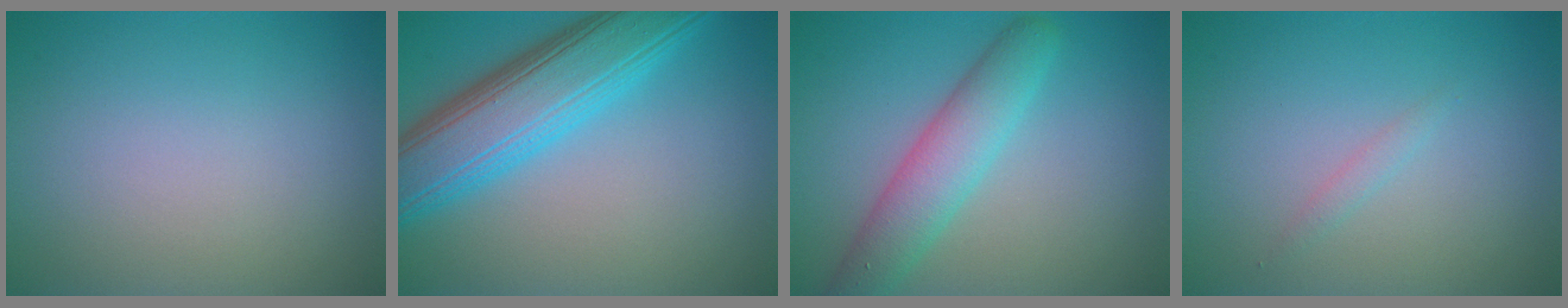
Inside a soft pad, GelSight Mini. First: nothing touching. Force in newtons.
{"total": 8.8, "press": 8.8, "slide": 0.2}
{"total": 4.7, "press": 4.7, "slide": 0.1}
{"total": 0.7, "press": 0.7, "slide": 0.1}